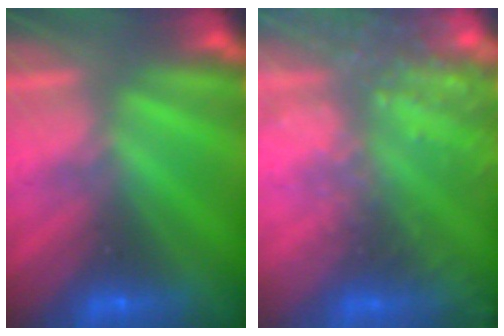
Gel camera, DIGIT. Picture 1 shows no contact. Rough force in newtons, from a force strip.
{"total": 8.1}